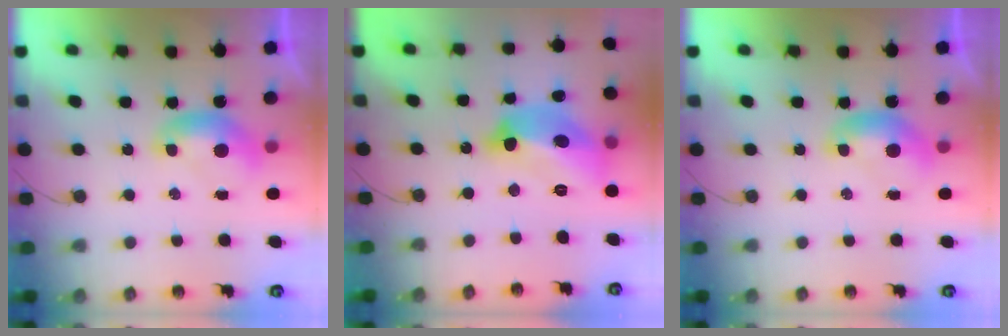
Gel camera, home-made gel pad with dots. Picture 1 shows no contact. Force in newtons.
{"total": 14.1, "press": 14.1, "slide": 1.2}
{"total": 0.0}